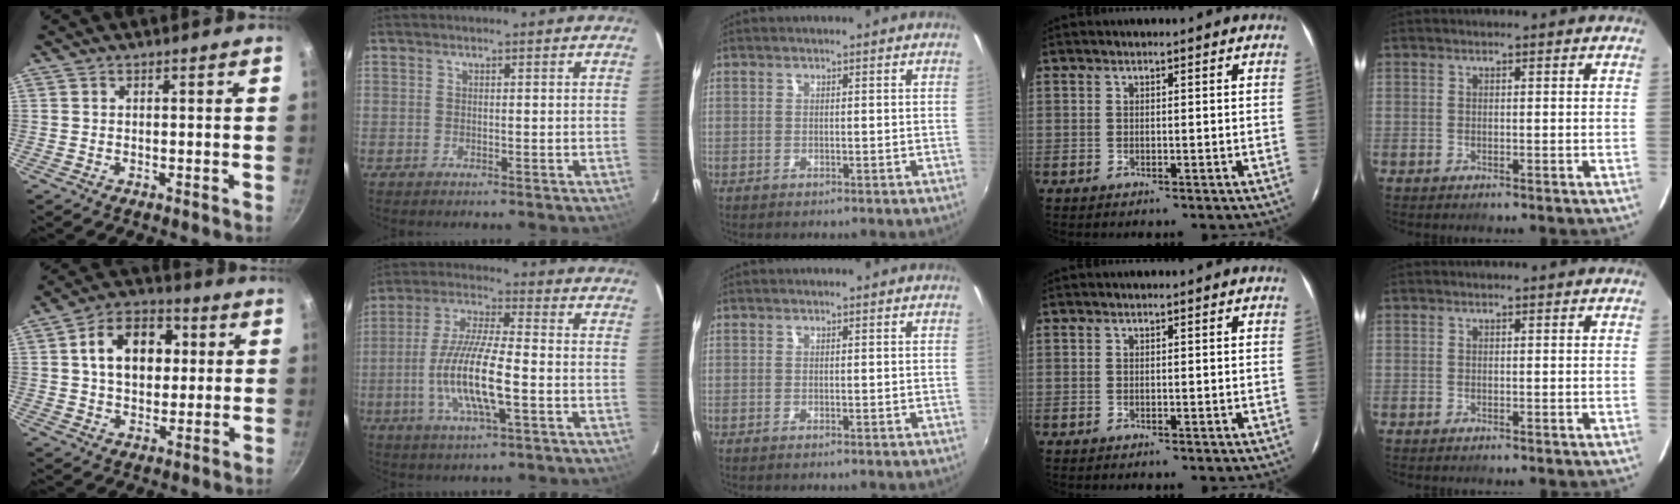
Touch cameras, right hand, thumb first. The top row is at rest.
{"thumb": {"total": 13.9, "force": [2.8, 9.7, 9.5], "torque": [-0.117, 0.015, 0.034]}, "index": {"total": 13.4, "force": [-3.5, 2.6, 12.7], "torque": [-0.259, -0.006, -0.068]}}